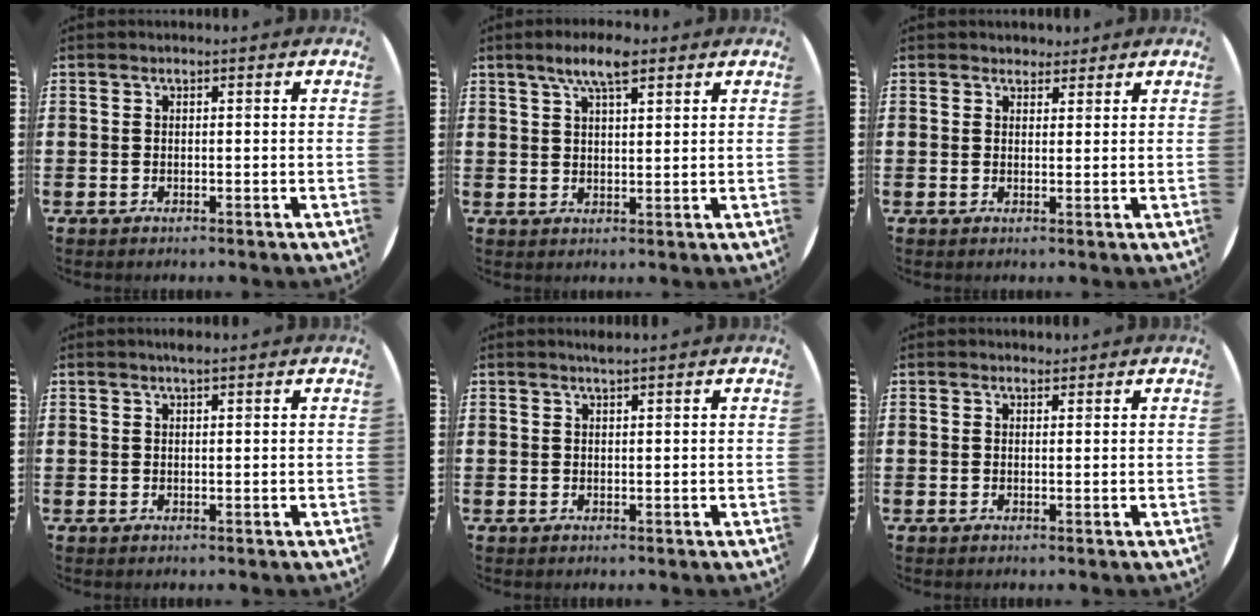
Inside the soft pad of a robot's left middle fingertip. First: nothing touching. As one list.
[{"total": 5.7, "force": [4.0, 1.5, 3.7], "torque": [-0.071, 0.001, 0.067]}, {"total": 1.9, "force": [1.8, 0.8, -0.1], "torque": [0.007, 0.000, 0.033]}, {"total": 1.0, "force": [0.9, 0.0, 0.5], "torque": [-0.009, 0.002, 0.016]}, {"total": 0.9, "force": [0.9, -0.2, 0.3], "torque": [-0.002, -0.001, 0.016]}, {"total": 0.8, "force": [0.8, 0.2, -0.1], "torque": [0.010, -0.001, 0.014]}]